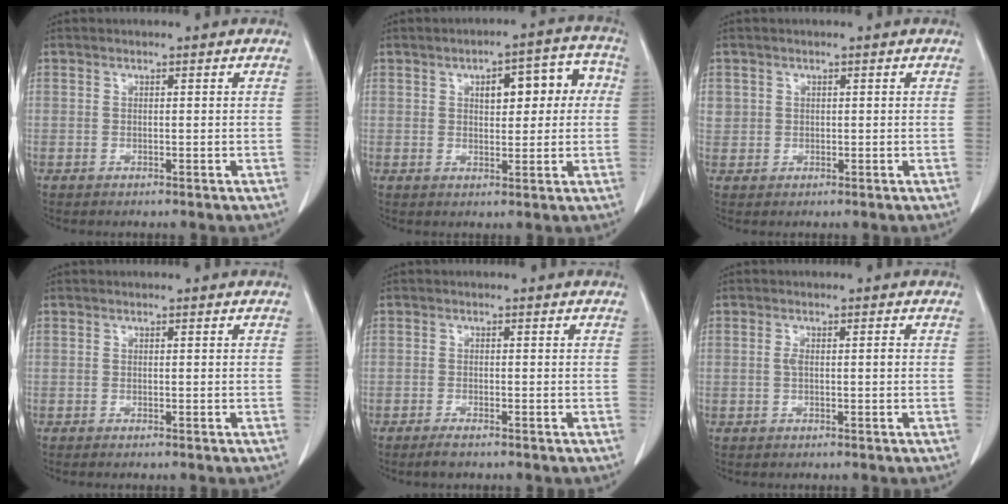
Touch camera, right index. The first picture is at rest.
{"total": 8.3, "force": [1.7, 3.5, 7.4], "torque": [-0.087, 0.036, 0.022]}
{"total": 2.0, "force": [0.7, 1.9, 0.3], "torque": [0.008, 0.008, 0.014]}
{"total": 0.5, "force": [-0.4, 0.0, 0.3], "torque": [-0.009, -0.001, -0.007]}
{"total": 1.8, "force": [-1.4, 0.2, 1.0], "torque": [-0.021, -0.003, -0.022]}
{"total": 1.9, "force": [0.0, 0.5, 1.8], "torque": [-0.038, 0.003, 0.000]}